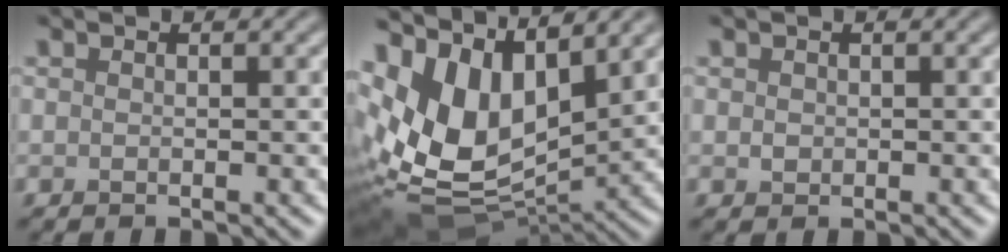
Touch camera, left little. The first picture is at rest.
{"total": 12.2, "force": [3.6, 7.1, 9.3], "torque": [-0.198, -0.008, 0.073]}
{"total": 0.7, "force": [0.1, 0.6, 0.3], "torque": [-0.004, -0.001, 0.002]}